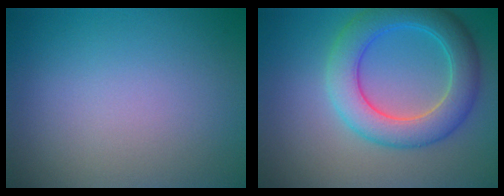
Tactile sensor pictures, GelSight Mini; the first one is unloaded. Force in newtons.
{"total": 6.4, "press": 6.3, "slide": 0.4}